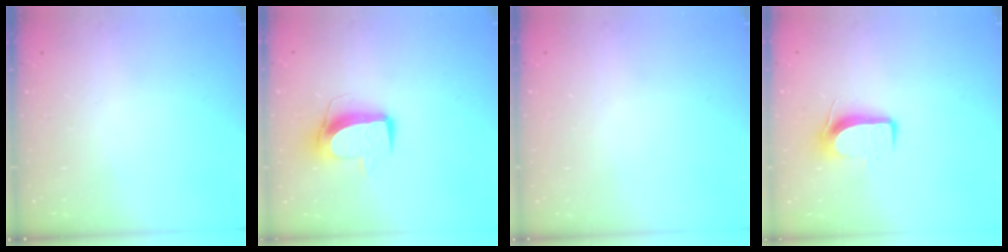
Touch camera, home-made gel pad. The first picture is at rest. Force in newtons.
{"total": 9.9, "press": 9.9, "slide": 0.6}
{"total": 0.0}
{"total": 8.7, "press": 8.6, "slide": 1.2}